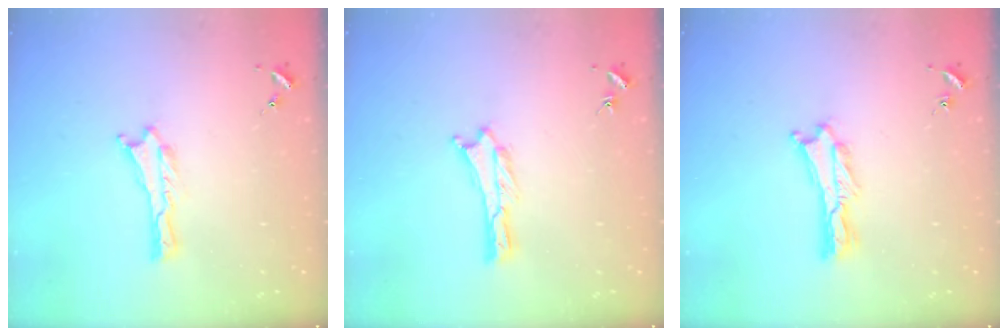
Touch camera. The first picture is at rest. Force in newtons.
{"total": 0.0}
{"total": 1.2, "press": 1.1, "slide": 0.3}